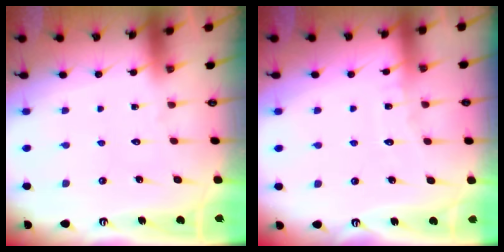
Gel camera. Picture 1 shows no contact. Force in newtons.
{"total": 5.3, "press": 5.3, "slide": 0.5}